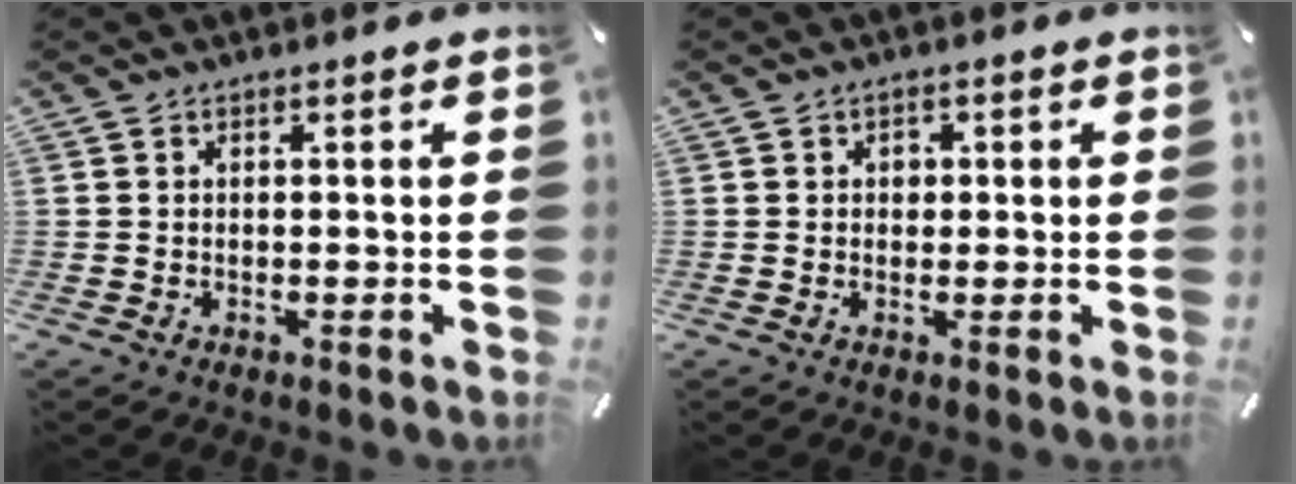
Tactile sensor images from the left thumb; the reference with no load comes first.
{"total": 1.7, "force": [0.1, 1.5, 0.8], "torque": [-0.001, 0.000, -0.004]}